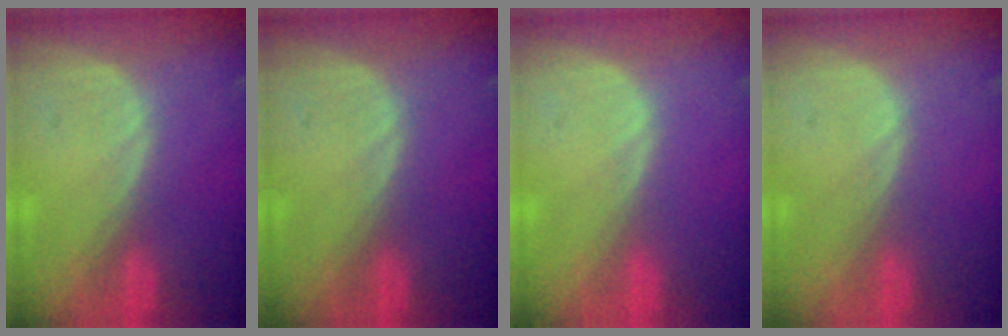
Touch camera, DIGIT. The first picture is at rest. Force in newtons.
{"total": 0.0}
{"total": 0.0}
{"total": 0.0}